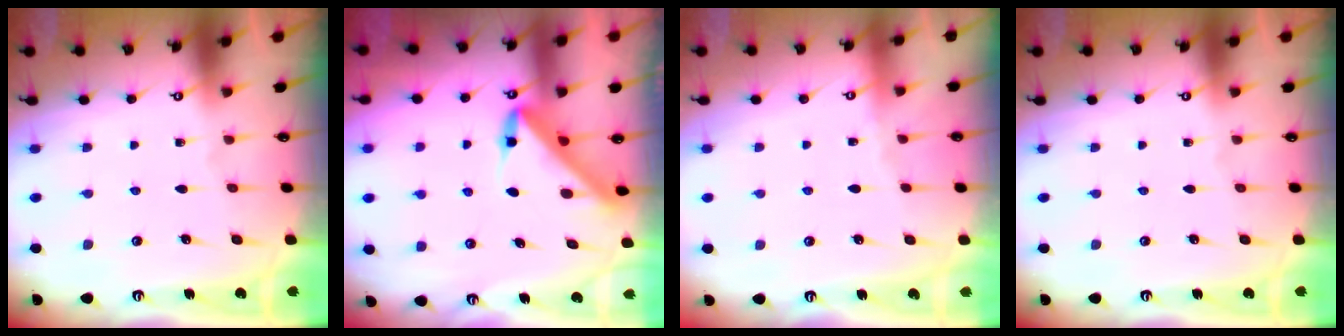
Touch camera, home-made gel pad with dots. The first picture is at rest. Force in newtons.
{"total": 5.1, "press": 5.0, "slide": 0.4}
{"total": 1.6, "press": 1.6, "slide": 0.4}
{"total": 0.0}